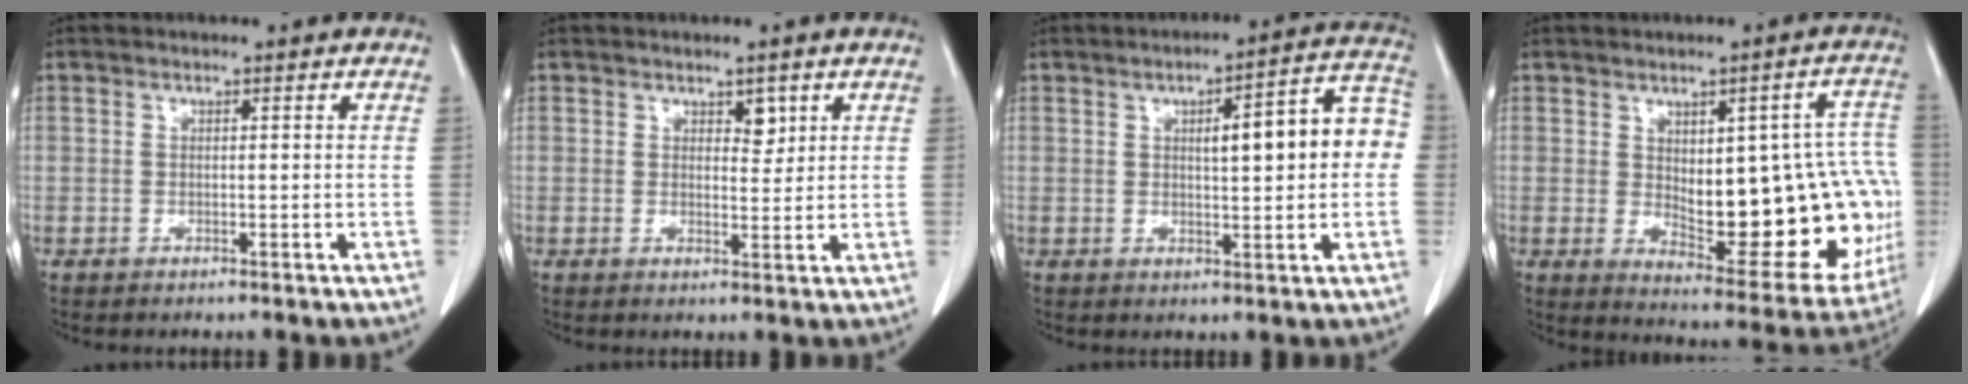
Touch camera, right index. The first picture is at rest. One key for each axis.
{"total": 2.3, "fx": 1.3, "fy": 1.3, "fz": 1.4, "tx": -0.015, "ty": -0.003, "tz": 0.021}
{"total": 10.9, "fx": 1.1, "fy": 2.3, "fz": 10.6, "tx": -0.137, "ty": 0.037, "tz": 0.014}
{"total": 21.4, "fx": -0.5, "fy": 7.6, "fz": 20.0, "tx": -0.188, "ty": 0.019, "tz": 0.024}